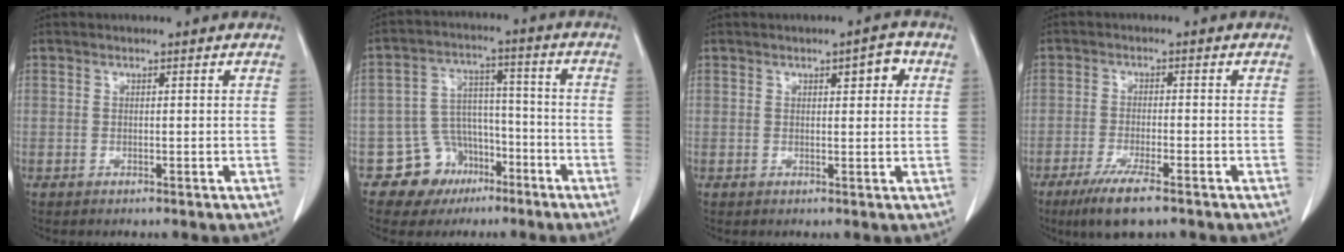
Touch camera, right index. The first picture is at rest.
{"total": 8.4, "force": [-4.7, 6.9, 1.2], "torque": [-0.013, 0.031, -0.065]}
{"total": 3.2, "force": [1.2, 1.0, 2.8], "torque": [-0.034, 0.005, 0.014]}
{"total": 7.1, "force": [-4.7, 0.7, 5.3], "torque": [-0.098, -0.019, -0.079]}